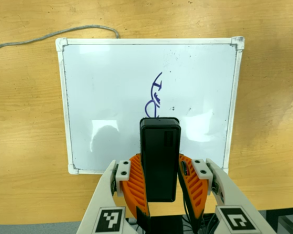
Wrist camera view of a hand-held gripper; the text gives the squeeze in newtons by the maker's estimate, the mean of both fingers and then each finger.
{"total": 6.7, "left": 5.7, "right": 7.8}